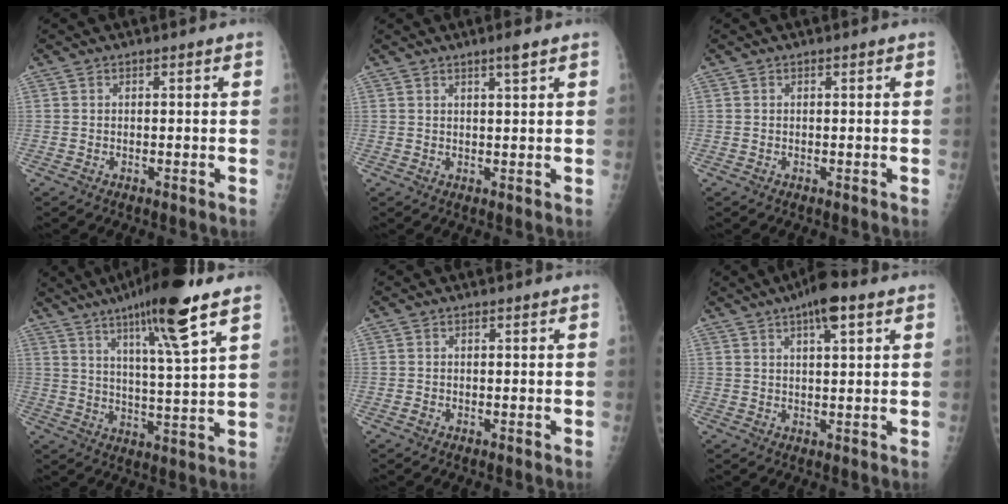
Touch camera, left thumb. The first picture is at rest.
{"total": 2.3, "force": [1.6, 0.0, 1.7], "torque": [-0.028, -0.010, 0.028]}
{"total": 0.0}
{"total": 15.5, "force": [9.4, 1.1, 12.3], "torque": [-0.199, -0.043, 0.151]}
{"total": 0.5, "force": [0.1, 0.3, 0.4], "torque": [-0.005, 0.003, 0.002]}
{"total": 7.0, "force": [3.9, 1.9, 5.5], "torque": [-0.083, -0.003, 0.058]}